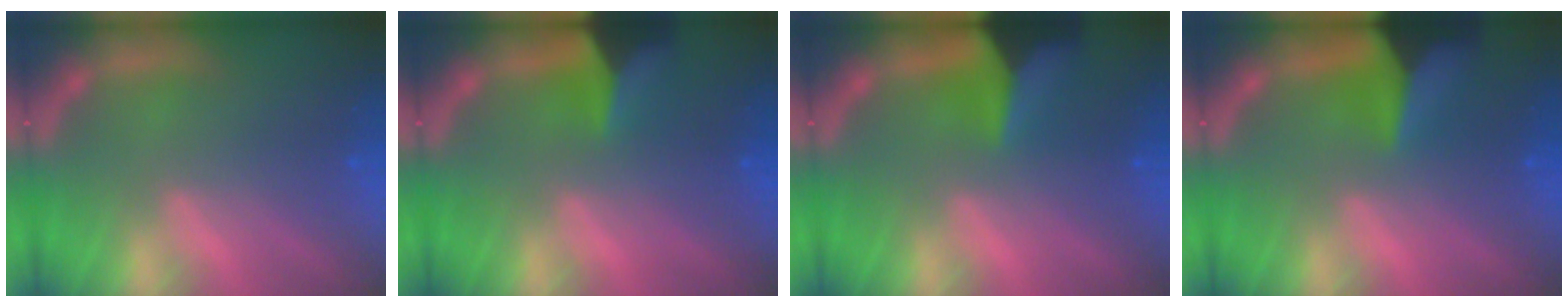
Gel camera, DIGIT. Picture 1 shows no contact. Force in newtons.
{"total": 5.0}
{"total": 7.5}
{"total": 8.4}